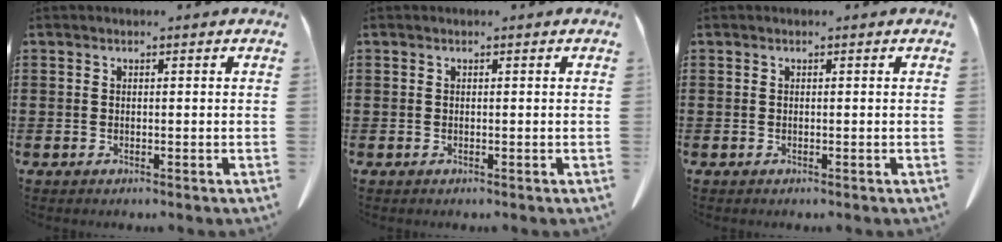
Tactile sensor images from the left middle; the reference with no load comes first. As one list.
[{"total": 0.0}, {"total": 0.0}]